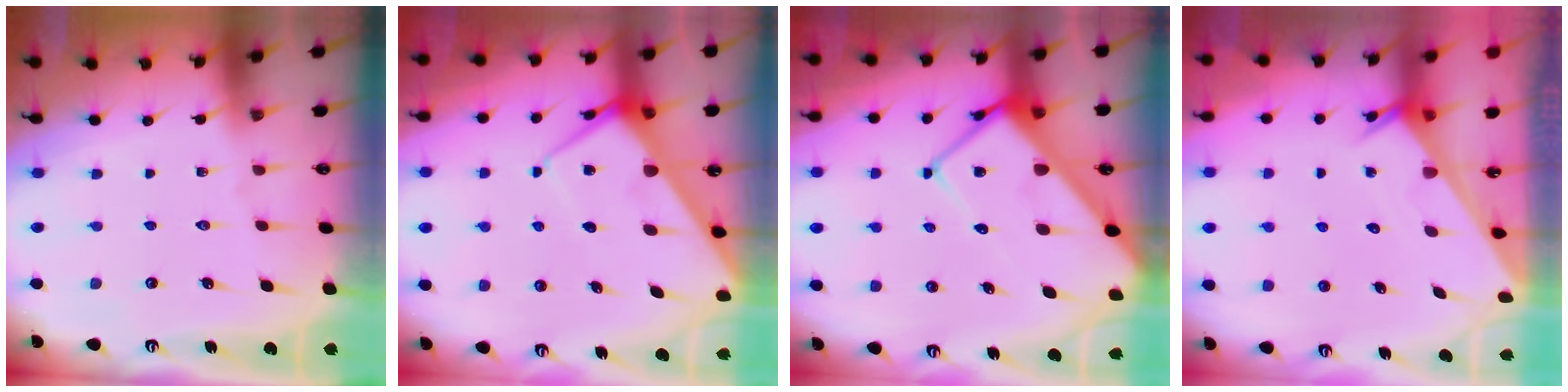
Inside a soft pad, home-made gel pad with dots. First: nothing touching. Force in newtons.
{"total": 8.5, "press": 8.4, "slide": 0.6}
{"total": 12.7, "press": 12.6, "slide": 1.3}
{"total": 4.9, "press": 4.9, "slide": 0.2}